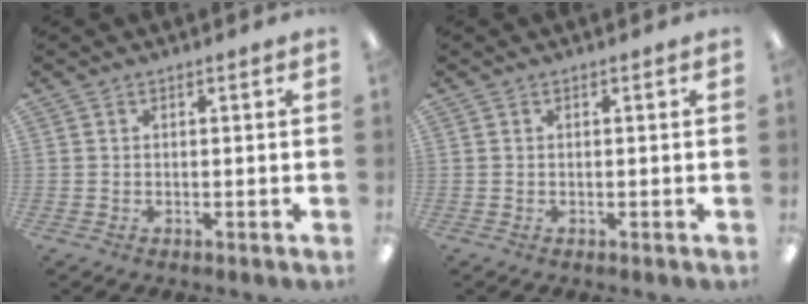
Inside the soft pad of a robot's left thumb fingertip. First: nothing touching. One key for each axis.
{"total": 0.0}